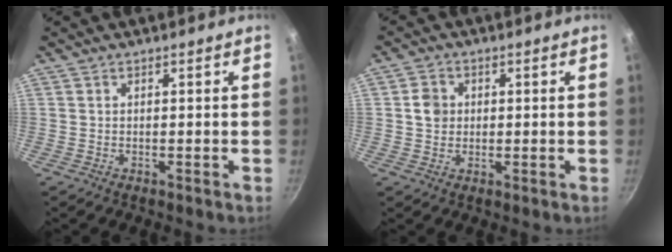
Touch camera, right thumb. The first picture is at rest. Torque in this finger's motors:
{"motor_torque": [0.53, 1.03, 0.82, 0.21, 0.08]}